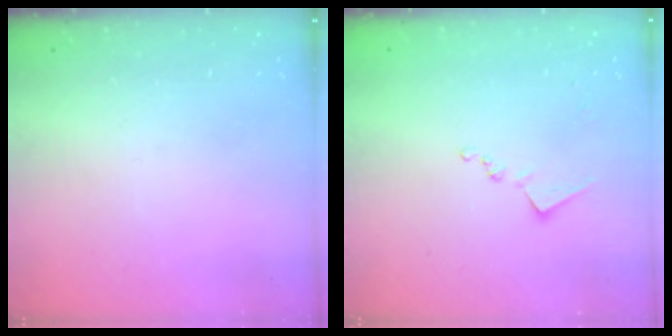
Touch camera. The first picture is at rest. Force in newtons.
{"total": 9.0, "press": 8.9, "slide": 0.6}